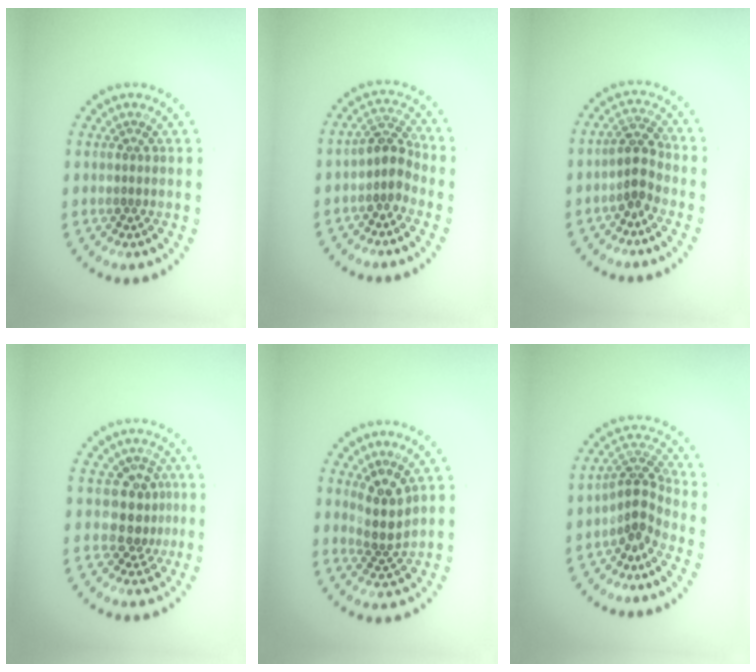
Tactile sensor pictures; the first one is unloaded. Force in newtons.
{"total": 2.6, "press": 2.0, "slide": 1.7}
{"total": 2.3, "press": 1.9, "slide": 1.2}
{"total": 2.8, "press": 2.1, "slide": 1.9}
{"total": 2.9, "press": 2.3, "slide": 1.8}
{"total": 2.9, "press": 2.0, "slide": 2.1}